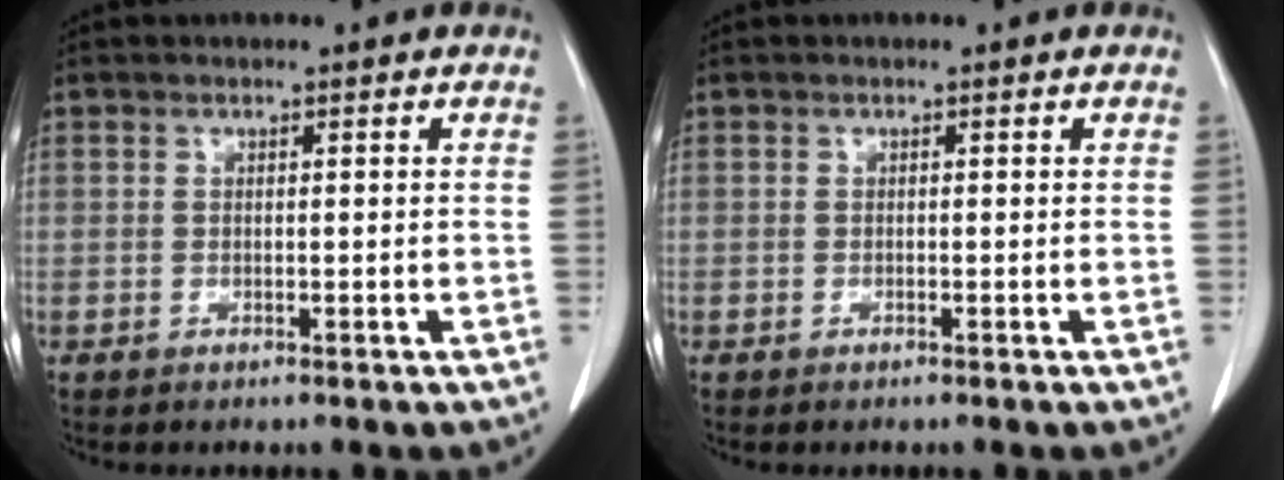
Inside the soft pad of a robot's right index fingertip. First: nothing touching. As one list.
[{"total": 0.0}]